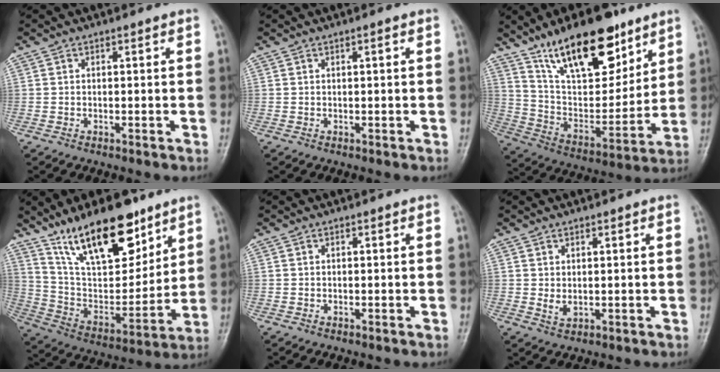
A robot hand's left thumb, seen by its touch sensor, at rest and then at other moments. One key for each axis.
{"total": 0.8, "fx": 0.3, "fy": 0.1, "fz": 0.7, "tx": -0.013, "ty": 0.002, "tz": 0.004}
{"total": 21.8, "fx": 14.2, "fy": 9.2, "fz": 13.8, "tx": -0.178, "ty": -0.063, "tz": 0.254}
{"total": 21.2, "fx": 14.1, "fy": 8.6, "fz": 13.2, "tx": -0.174, "ty": -0.068, "tz": 0.259}
{"total": 0.0}
{"total": 2.5, "fx": 0.7, "fy": 1.4, "fz": 2.0, "tx": -0.032, "ty": -0.010, "tz": 0.018}